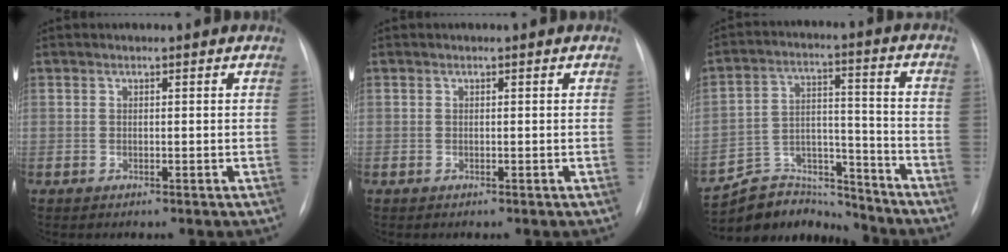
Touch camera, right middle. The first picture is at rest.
{"total": 0.0}
{"total": 12.2, "force": [-11.8, 3.1, -0.5], "torque": [0.019, 0.054, -0.198]}